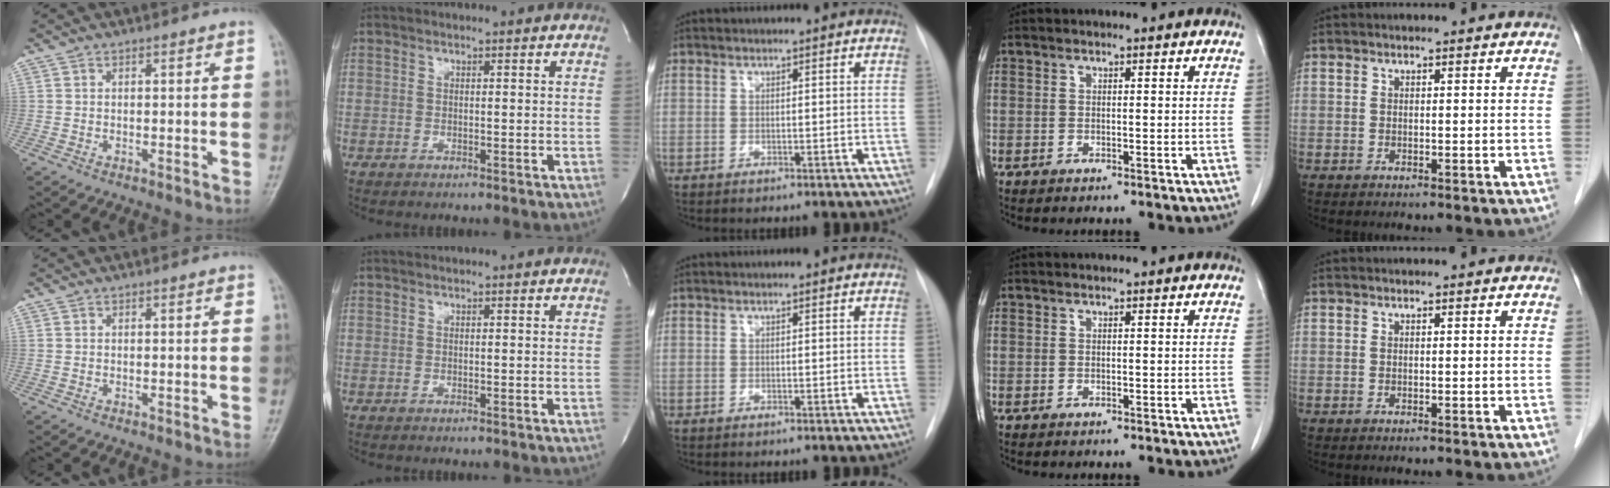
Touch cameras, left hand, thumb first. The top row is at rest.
{}